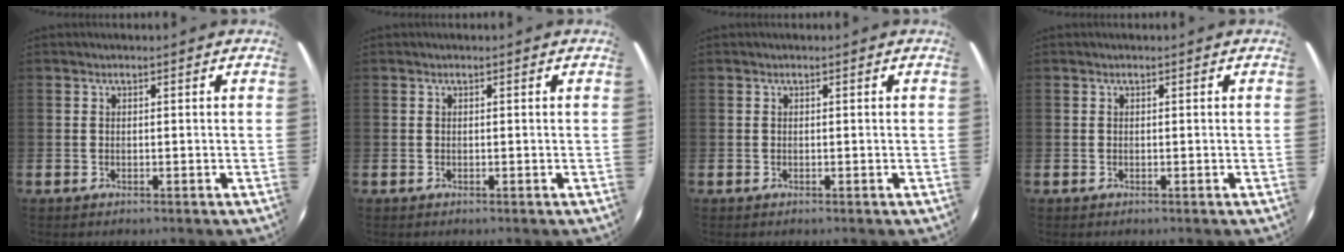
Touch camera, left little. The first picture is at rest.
{"total": 0.0}
{"total": 0.0}
{"total": 0.0}